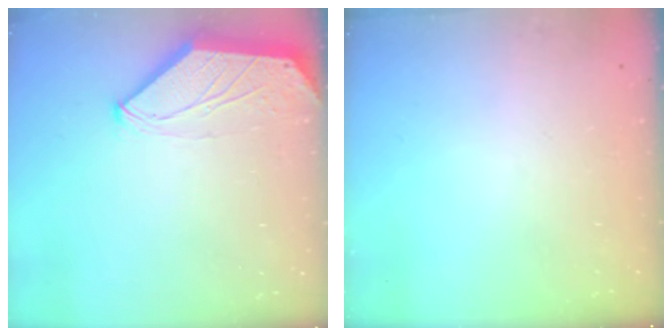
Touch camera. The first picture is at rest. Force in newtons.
{"total": 0.0}